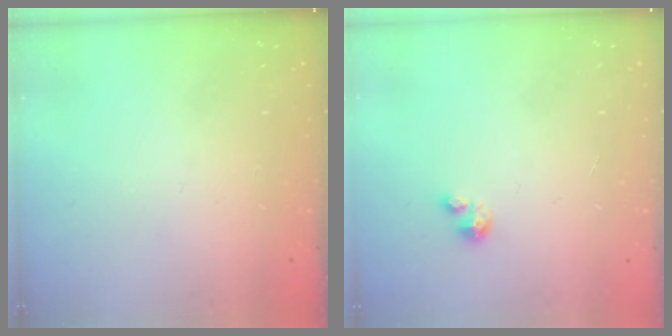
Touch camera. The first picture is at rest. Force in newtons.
{"total": 1.0, "press": 1.0, "slide": 0.2}